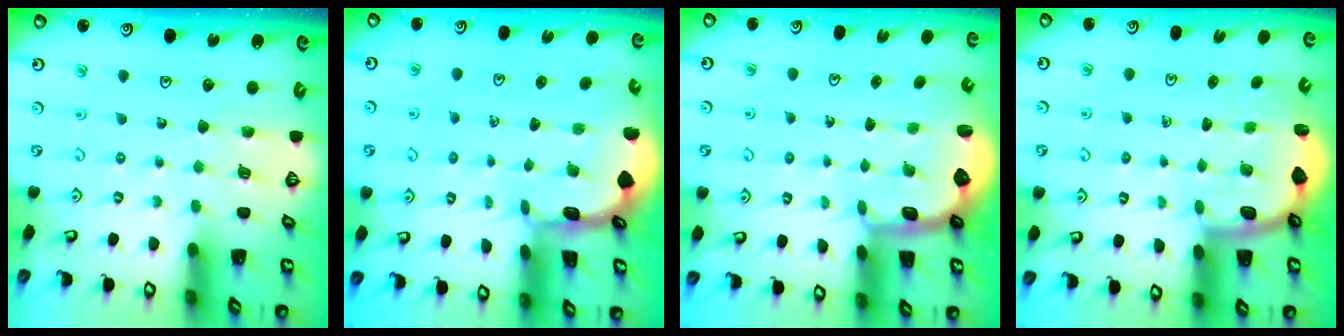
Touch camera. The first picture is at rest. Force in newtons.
{"total": 1.5, "press": 1.5, "slide": 0.2}
{"total": 2.9, "press": 1.8, "slide": 2.2}
{"total": 2.5, "press": 2.5, "slide": 0.6}